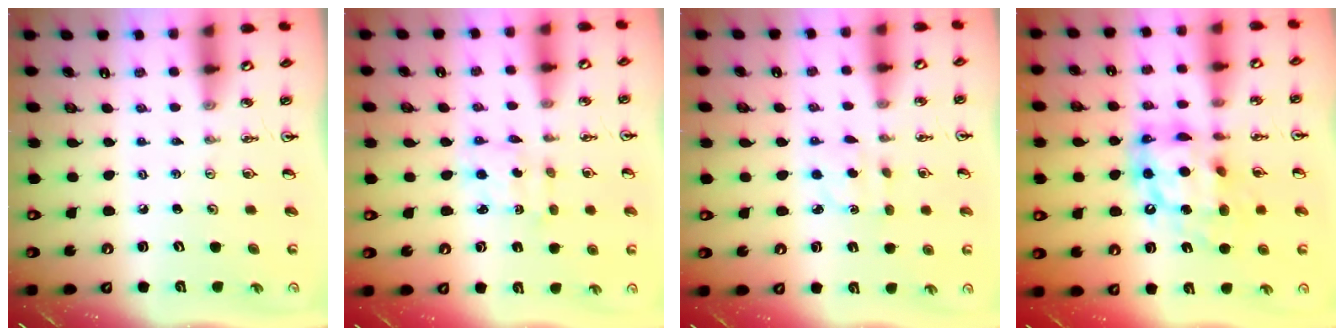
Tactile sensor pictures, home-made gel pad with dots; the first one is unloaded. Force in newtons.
{"total": 2.1, "press": 2.0, "slide": 0.8}
{"total": 2.3, "press": 2.1, "slide": 0.8}
{"total": 15.1, "press": 15.1, "slide": 1.3}